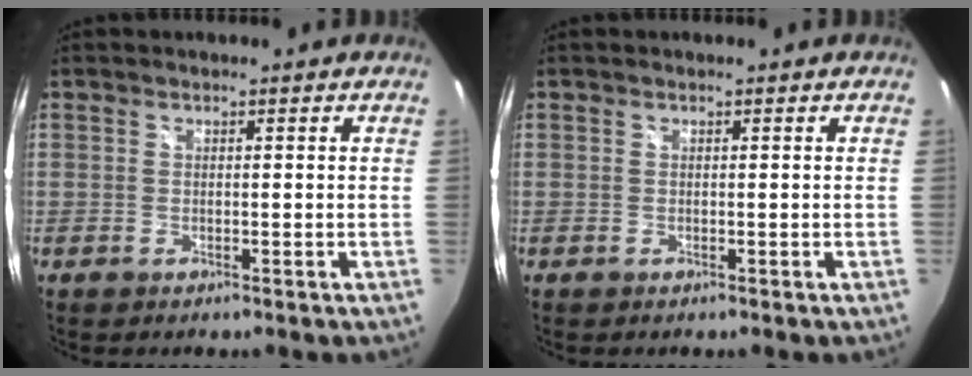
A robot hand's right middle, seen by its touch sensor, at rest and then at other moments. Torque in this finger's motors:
{"motor_torque": [0.00, 0.00, 0.00, 0.01]}